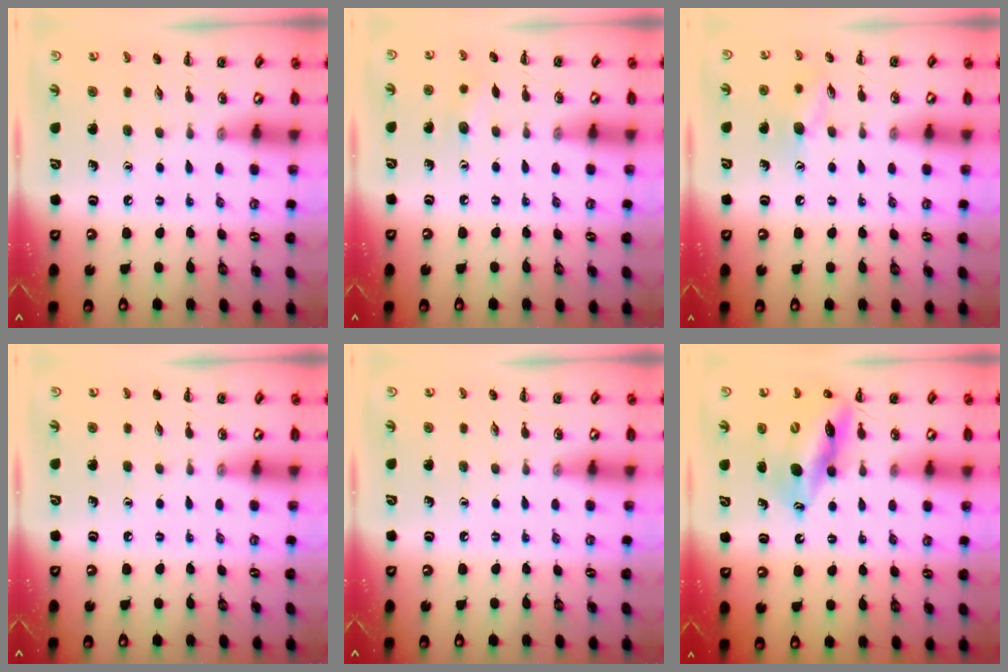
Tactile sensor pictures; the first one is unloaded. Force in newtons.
{"total": 4.4, "press": 4.3, "slide": 1.0}
{"total": 8.3, "press": 8.2, "slide": 0.9}
{"total": 0.0}
{"total": 0.0}
{"total": 13.6, "press": 13.0, "slide": 3.9}